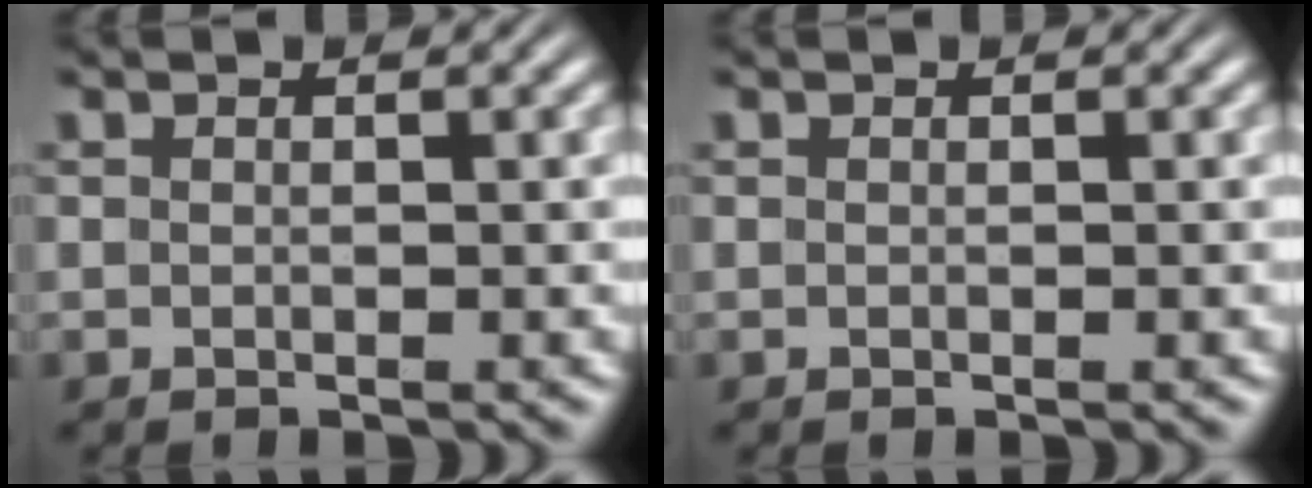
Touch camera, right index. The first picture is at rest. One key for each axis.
{"total": 0.0}